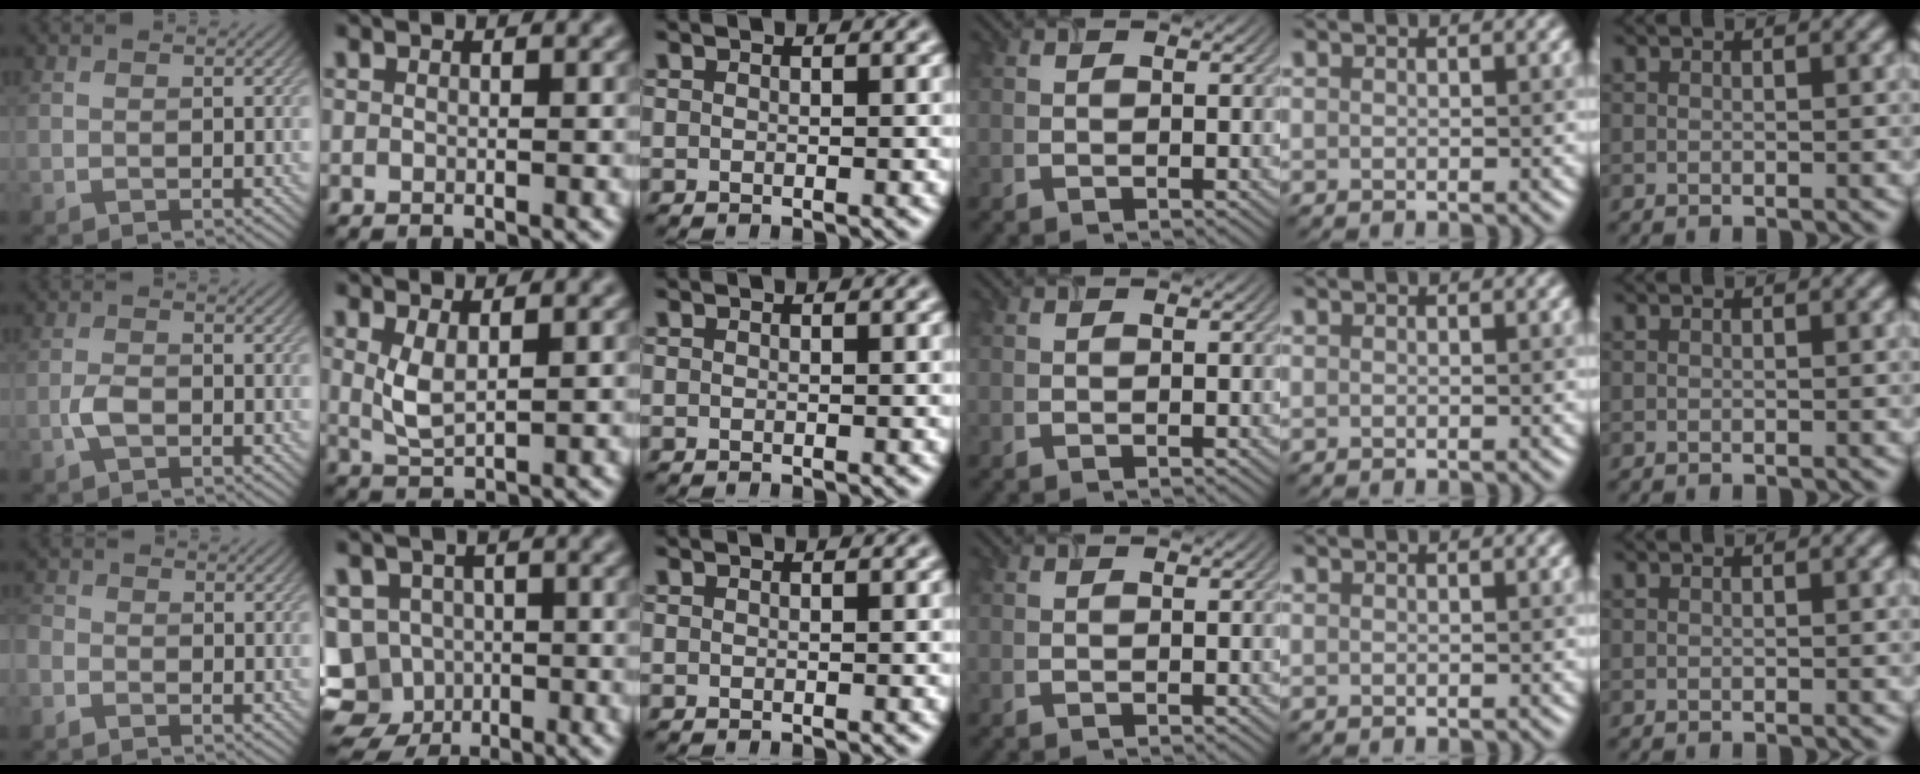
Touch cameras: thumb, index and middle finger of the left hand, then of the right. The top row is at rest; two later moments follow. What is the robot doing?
{"motion": "insert", "object": "airpods case & airpods"}